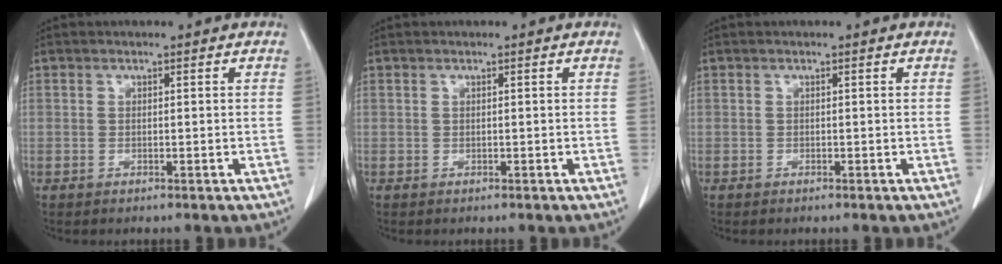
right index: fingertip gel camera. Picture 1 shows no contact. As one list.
[{"total": 0.0}, {"total": 0.0}]